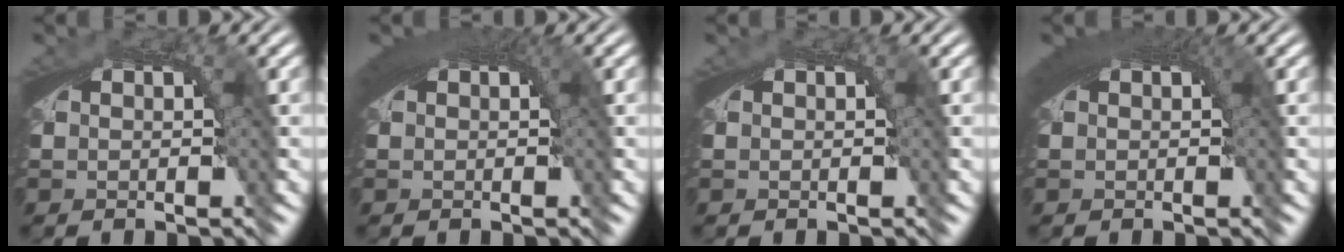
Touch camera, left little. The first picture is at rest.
{"total": 3.2, "force": [1.3, 0.8, 2.8], "torque": [-0.033, 0.011, 0.017]}
{"total": 0.0}
{"total": 3.7, "force": [1.4, 1.0, 3.2], "torque": [-0.039, 0.014, 0.017]}